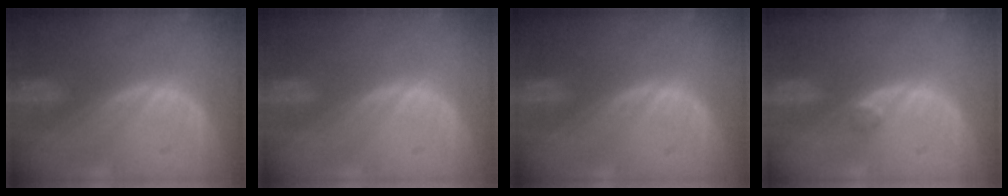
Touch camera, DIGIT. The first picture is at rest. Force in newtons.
{"total": 0.0}
{"total": 0.0}
{"total": 1.2, "press": 1.0, "slide": 0.7}